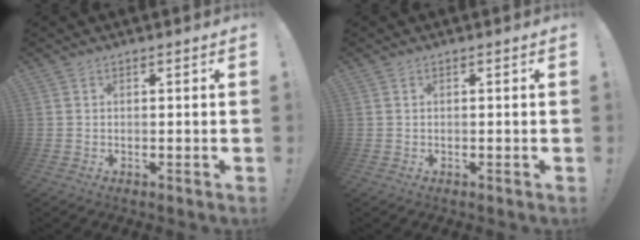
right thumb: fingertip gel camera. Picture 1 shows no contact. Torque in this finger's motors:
{"motor_torque": [-0.13, 0.41, -0.06, 0.18, 0.00]}